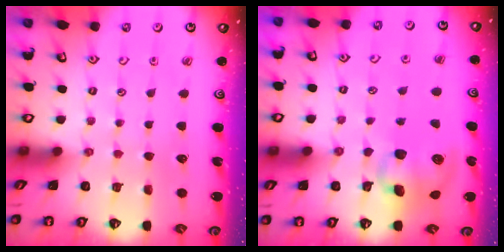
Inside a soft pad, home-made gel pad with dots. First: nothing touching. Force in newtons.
{"total": 10.9, "press": 10.8, "slide": 1.4}